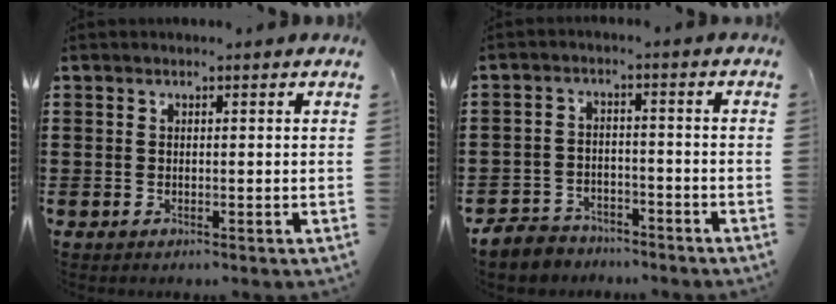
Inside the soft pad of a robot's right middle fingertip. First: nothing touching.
{"total": 4.1, "force": [-3.9, 1.2, 0.1], "torque": [-0.015, 0.003, -0.086]}